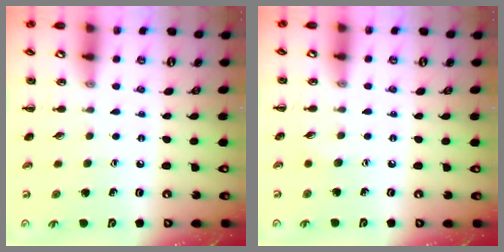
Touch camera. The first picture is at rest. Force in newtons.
{"total": 3.6, "press": 3.5, "slide": 1.0}